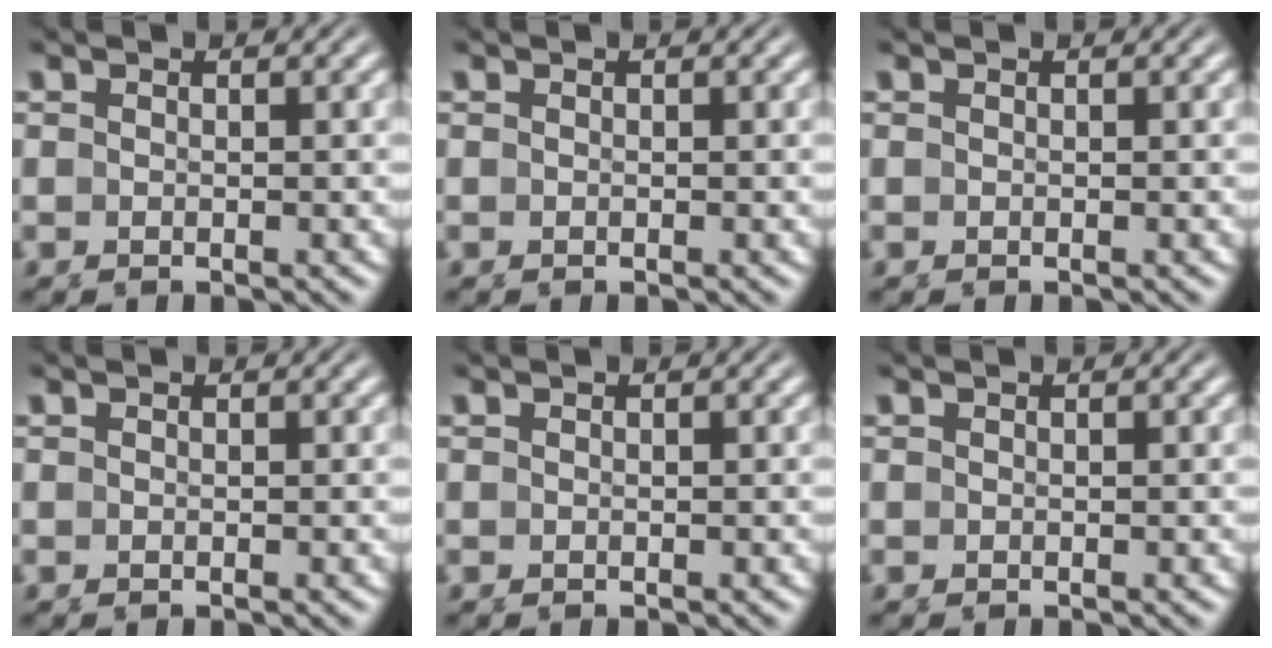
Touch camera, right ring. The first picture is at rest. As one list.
[{"total": 0.0}, {"total": 0.0}, {"total": 0.0}, {"total": 0.0}, {"total": 0.0}]